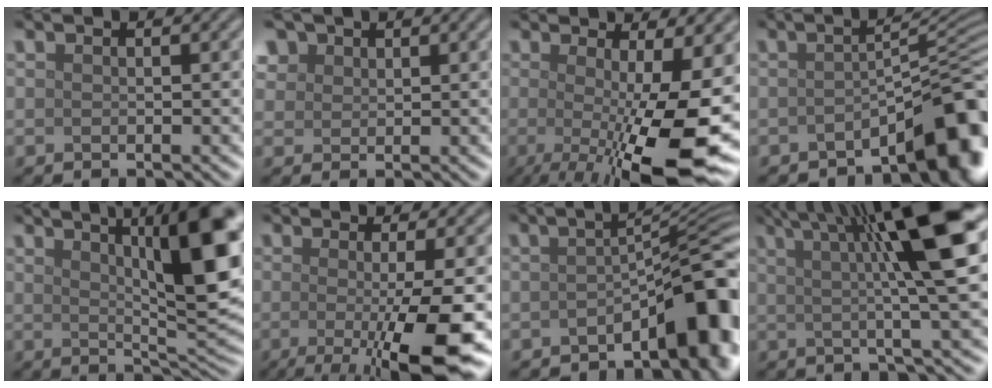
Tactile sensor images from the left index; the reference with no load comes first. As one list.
[{"total": 3.0, "force": [1.8, 2.2, 1.0], "torque": [-0.035, 0.004, 0.037]}, {"total": 14.3, "force": [-2.6, 3.8, 13.5], "torque": [-0.178, -0.018, -0.036]}, {"total": 8.0, "force": [-4.4, 2.1, 6.4], "torque": [-0.065, 0.010, -0.072]}, {"total": 13.0, "force": [4.8, 3.5, 11.6], "torque": [-0.132, 0.013, 0.070]}, {"total": 10.0, "force": [-2.2, 2.2, 9.5], "torque": [-0.122, -0.020, -0.036]}, {"total": 7.7, "force": [-3.3, 2.3, 6.6], "torque": [-0.067, 0.017, -0.055]}, {"total": 11.5, "force": [3.7, 1.9, 10.7], "torque": [-0.126, 0.019, 0.048]}]